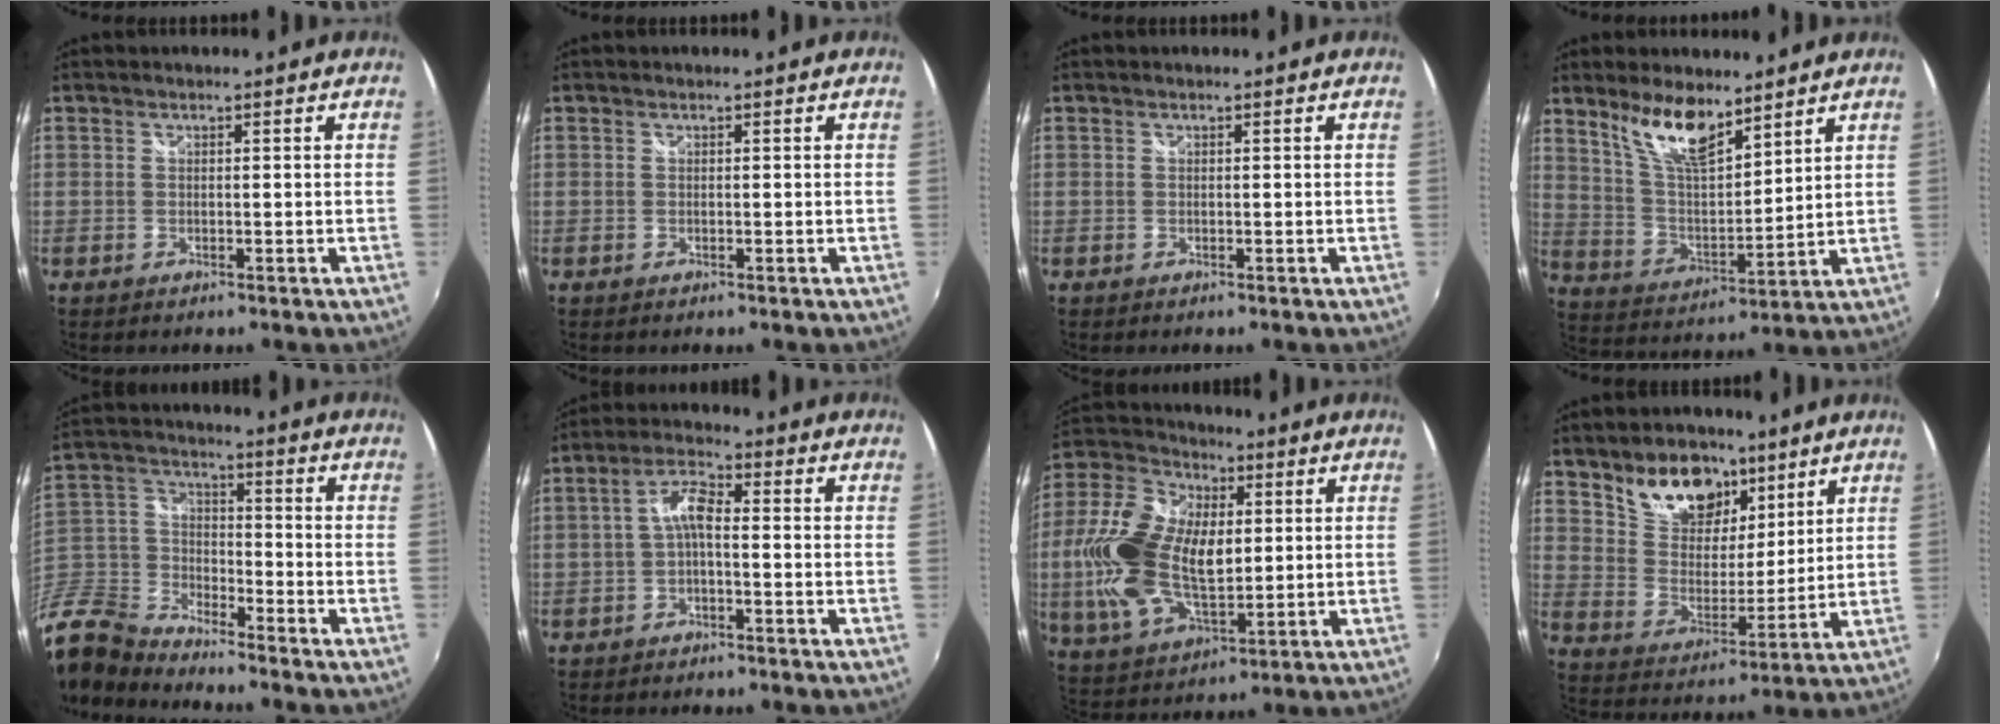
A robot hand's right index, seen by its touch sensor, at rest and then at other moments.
{"total": 0.0}
{"total": 0.0}
{"total": 11.6, "force": [8.3, 3.6, 7.2], "torque": [-0.133, 0.002, 0.167]}
{"total": 16.1, "force": [-12.7, 7.7, 6.1], "torque": [-0.174, 0.000, -0.263]}
{"total": 4.6, "force": [-1.2, 1.6, 4.1], "torque": [-0.087, 0.015, -0.025]}
{"total": 19.2, "force": [1.1, 11.0, 15.7], "torque": [-0.332, 0.017, 0.024]}
{"total": 13.5, "force": [8.7, 7.9, 6.7], "torque": [-0.119, 0.017, 0.162]}